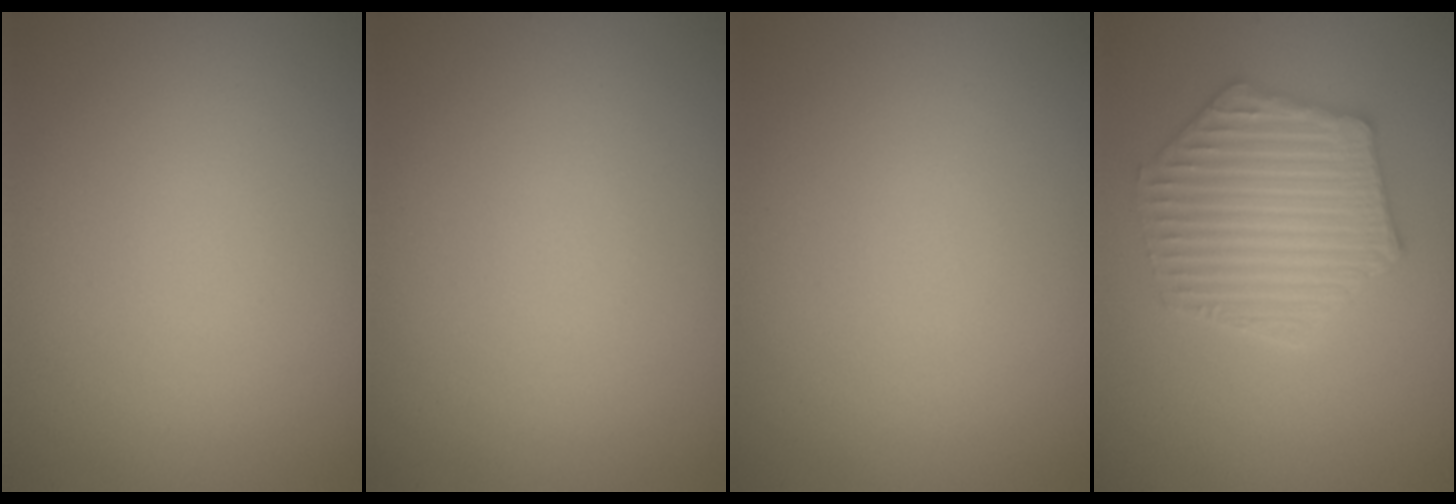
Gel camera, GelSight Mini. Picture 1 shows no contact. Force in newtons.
{"total": 0.0}
{"total": 0.0}
{"total": 5.6, "press": 4.7, "slide": 3.0}